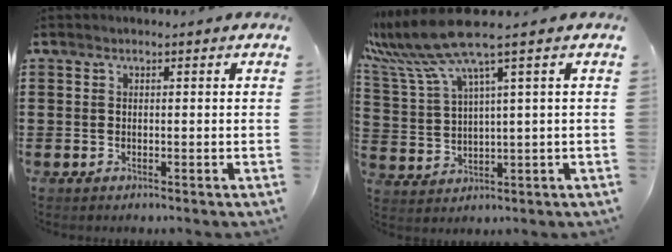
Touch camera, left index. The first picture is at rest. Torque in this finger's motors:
{"motor_torque": [0.97, 0.27, 0.55, 0.21]}